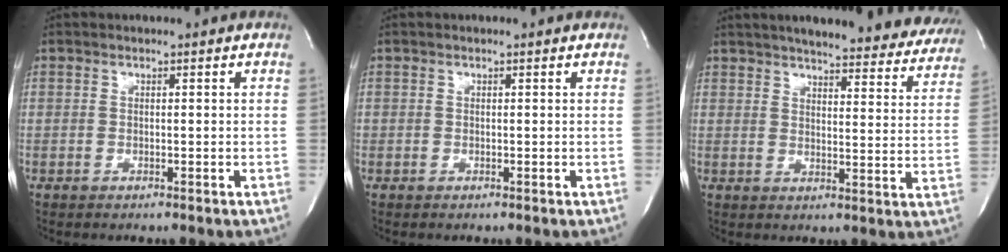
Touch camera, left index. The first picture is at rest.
{"total": 0.6, "force": [-0.6, 0.2, -0.1], "torque": [0.007, -0.003, -0.011]}
{"total": 26.4, "force": [23.5, 5.5, 10.9], "torque": [-0.155, -0.048, 0.265]}